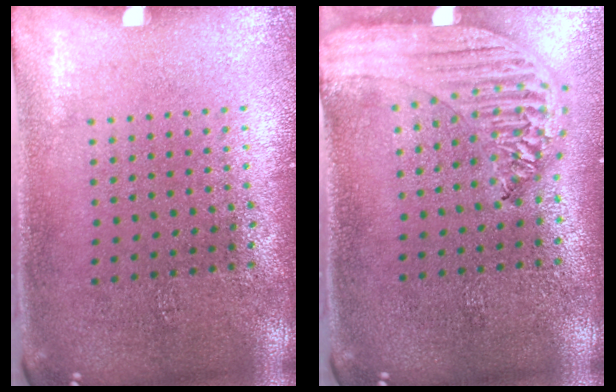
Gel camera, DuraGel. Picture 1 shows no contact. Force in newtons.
{"total": 2.2, "press": 2.0, "slide": 1.0}